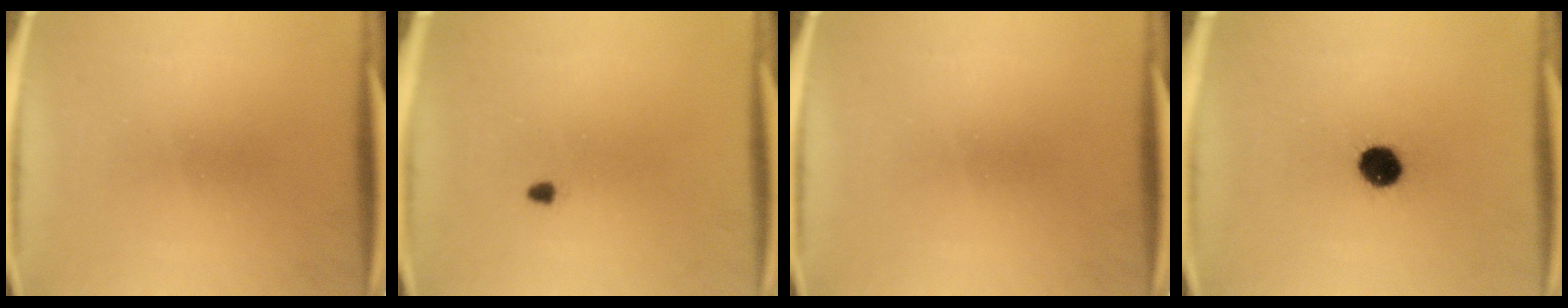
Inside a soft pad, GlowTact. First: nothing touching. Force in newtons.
{"total": 0.8}
{"total": 0.0}
{"total": 7.3}